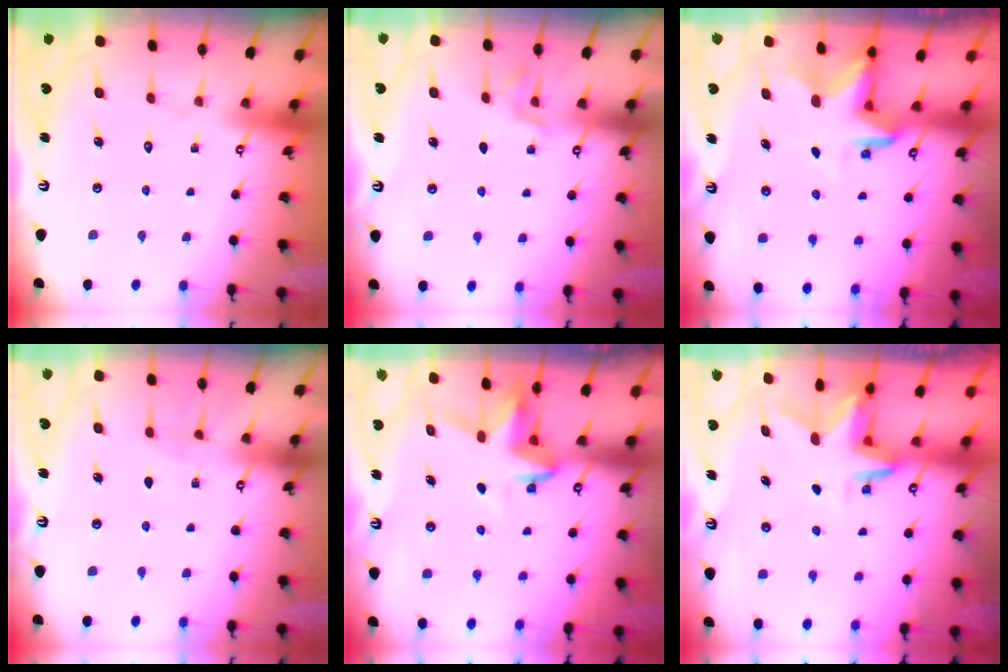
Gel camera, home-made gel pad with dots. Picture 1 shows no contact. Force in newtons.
{"total": 1.8, "press": 0.9, "slide": 1.5}
{"total": 2.9, "press": 2.9, "slide": 0.1}
{"total": 3.7, "press": 3.7, "slide": 0.4}
{"total": 3.7, "press": 3.7, "slide": 0.4}
{"total": 2.9, "press": 2.9, "slide": 0.2}